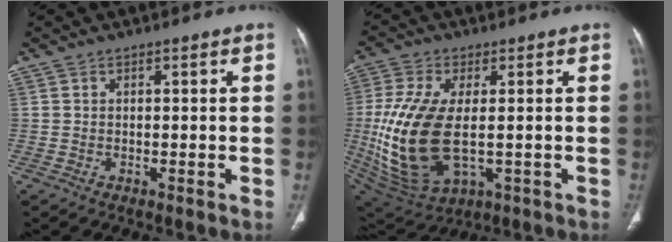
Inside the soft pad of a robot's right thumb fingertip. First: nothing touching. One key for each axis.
{"total": 19.1, "fx": -1.4, "fy": 9.9, "fz": 16.2, "tx": -0.353, "ty": -0.018, "tz": -0.004}